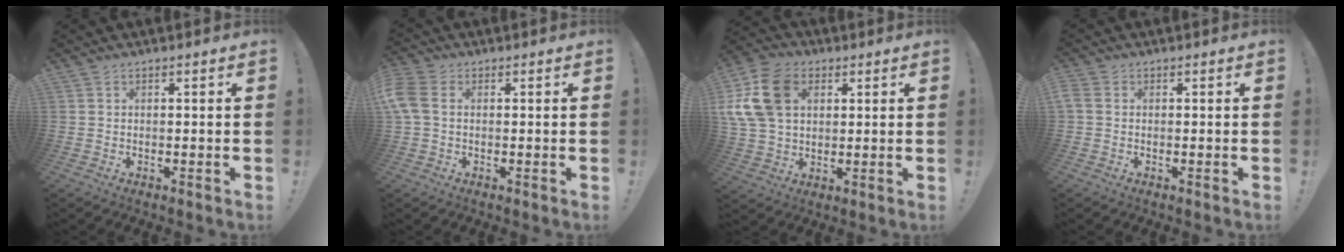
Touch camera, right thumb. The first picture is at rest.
{"total": 6.1, "force": [0.8, 4.1, 4.4], "torque": [-0.115, 0.003, 0.017]}
{"total": 17.5, "force": [5.1, 12.8, 10.8], "torque": [-0.219, -0.004, 0.100]}
{"total": 1.6, "force": [0.0, 1.1, 1.1], "torque": [-0.029, 0.008, 0.002]}